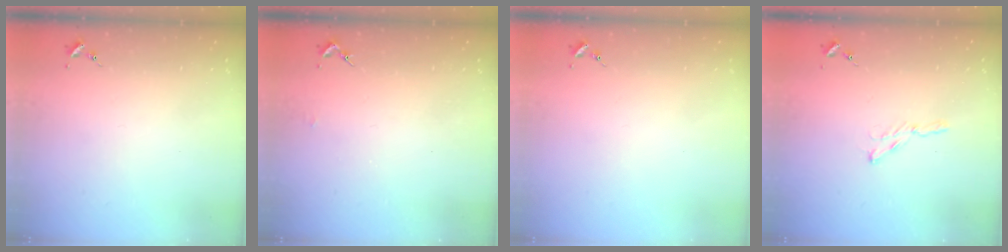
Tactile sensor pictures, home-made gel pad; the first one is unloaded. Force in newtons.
{"total": 1.4, "press": 1.4, "slide": 0.1}
{"total": 0.0}
{"total": 3.9, "press": 3.8, "slide": 0.5}